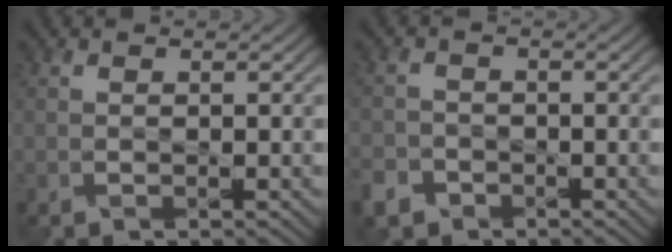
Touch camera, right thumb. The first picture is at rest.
{"total": 3.2, "force": [-2.2, 2.1, 0.9], "torque": [-0.026, -0.006, -0.050]}